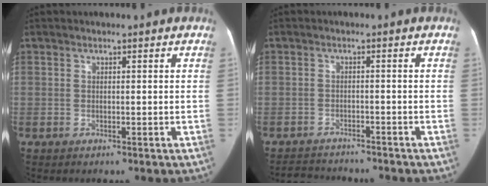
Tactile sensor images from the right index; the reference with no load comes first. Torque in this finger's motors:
{"motor_torque": [-2.14, 0.00, -1.05, -0.21]}